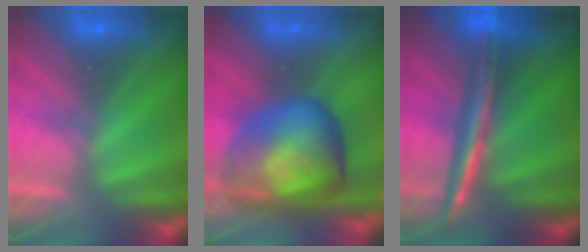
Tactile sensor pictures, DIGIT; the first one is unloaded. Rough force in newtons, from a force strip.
{"total": 7.9}
{"total": 2.9}